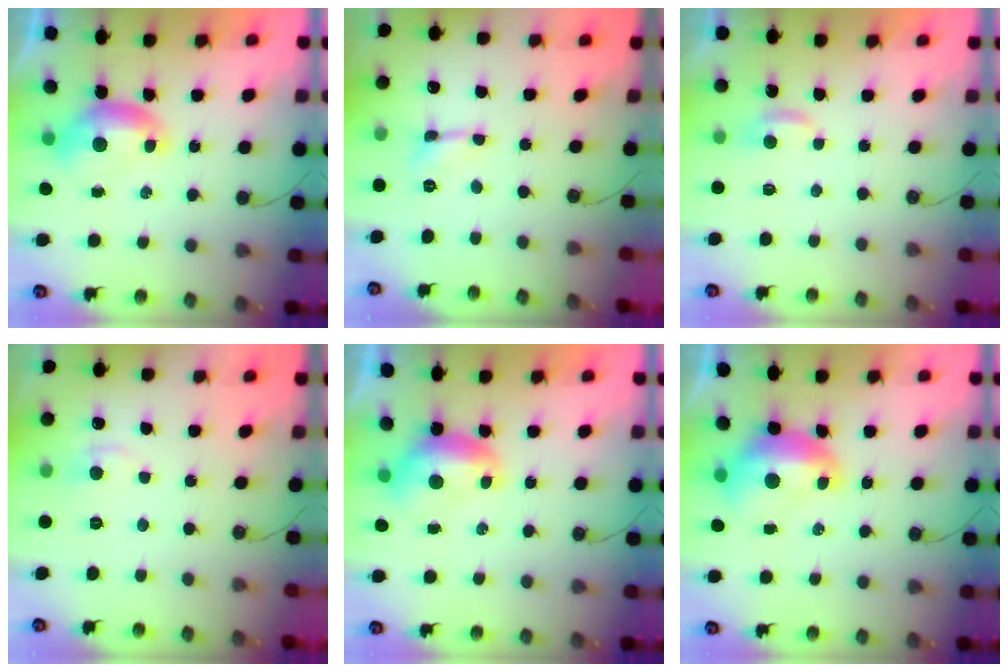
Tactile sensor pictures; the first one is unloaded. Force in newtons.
{"total": 0.5, "press": 0.5, "slide": 0.3}
{"total": 2.9, "press": 2.9, "slide": 0.3}
{"total": 1.6, "press": 1.4, "slide": 0.8}
{"total": 0.0}
{"total": 2.6, "press": 2.5, "slide": 0.7}